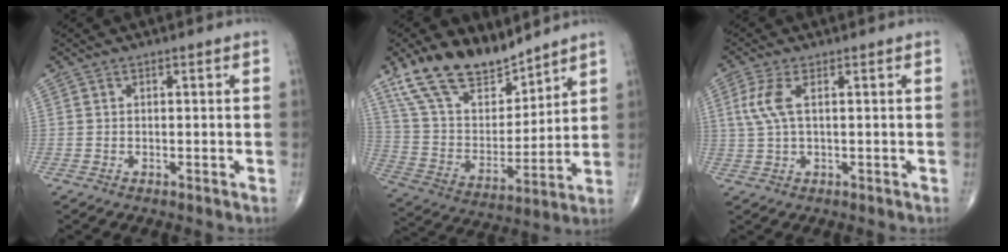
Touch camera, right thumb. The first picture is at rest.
{"total": 17.6, "force": [13.3, 7.8, 8.5], "torque": [-0.120, -0.061, 0.256]}
{"total": 4.9, "force": [1.2, 1.7, 4.4], "torque": [-0.123, 0.010, 0.028]}